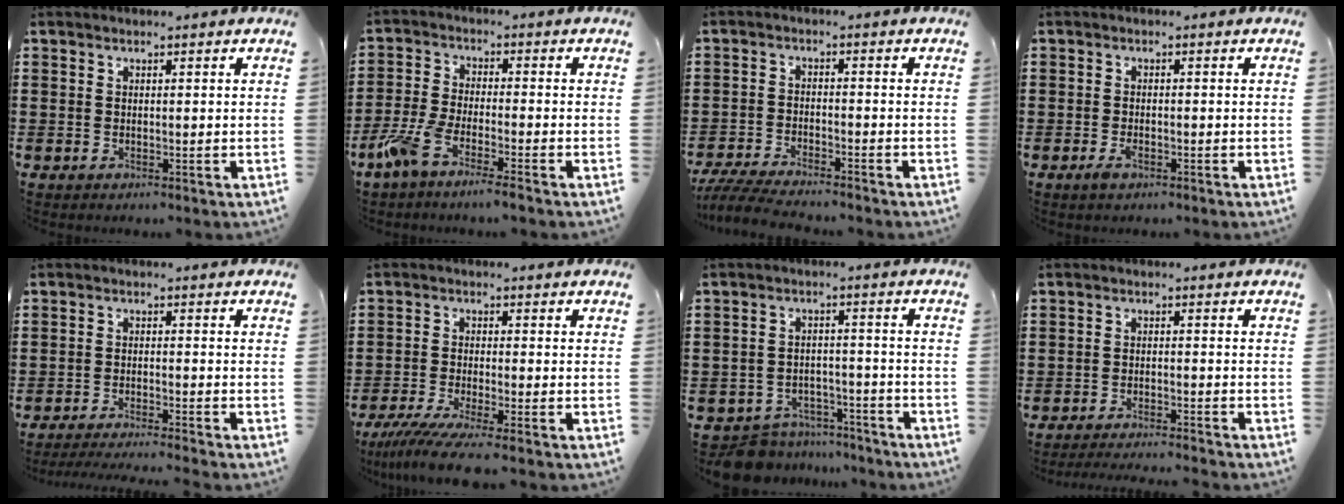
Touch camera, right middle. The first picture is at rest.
{"total": 5.4, "force": [-4.1, 0.3, 3.5], "torque": [-0.094, -0.017, -0.082]}
{"total": 4.8, "force": [-4.6, 0.2, 1.5], "torque": [-0.044, -0.012, -0.095]}
{"total": 1.7, "force": [-0.9, 0.6, 1.3], "torque": [-0.033, -0.005, -0.019]}
{"total": 2.6, "force": [-2.5, -0.4, 0.8], "torque": [-0.014, -0.001, -0.050]}
{"total": 5.0, "force": [-4.0, -0.4, 3.0], "torque": [-0.070, -0.025, -0.079]}
{"total": 6.4, "force": [-6.2, 1.4, 0.6], "torque": [-0.019, 0.015, -0.127]}
{"total": 2.5, "force": [-2.4, -0.3, 0.4], "torque": [-0.009, 0.000, -0.050]}